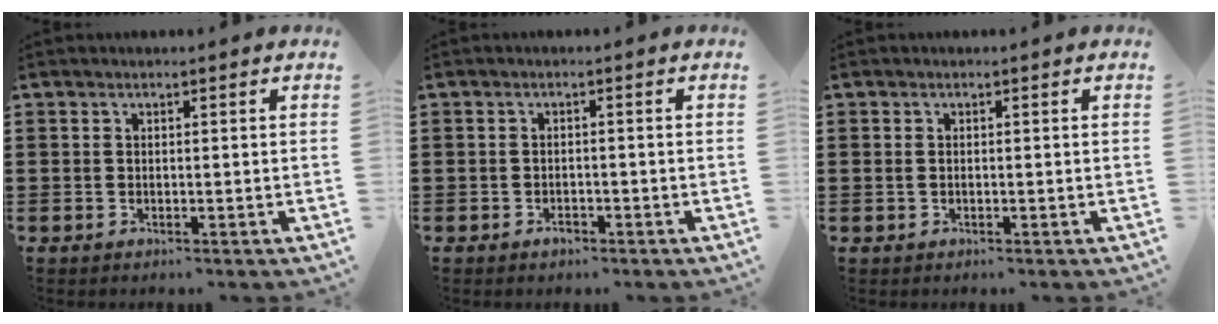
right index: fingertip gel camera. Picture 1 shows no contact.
{"total": 1.2, "force": [-0.9, 0.7, 0.4], "torque": [-0.011, -0.001, -0.019]}
{"total": 0.6, "force": [0.0, 0.4, 0.4], "torque": [-0.011, 0.001, -0.001]}